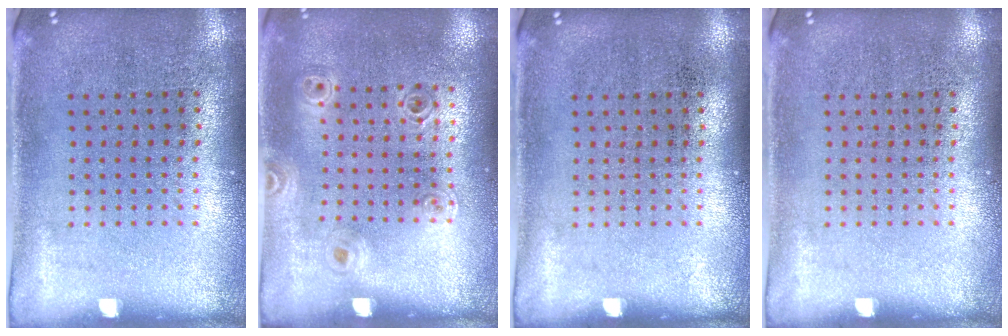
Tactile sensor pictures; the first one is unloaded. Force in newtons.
{"total": 1.0, "press": 0.9, "slide": 0.2}
{"total": 0.0}
{"total": 0.0}